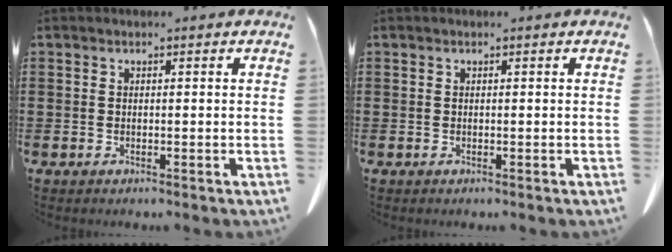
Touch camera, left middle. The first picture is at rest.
{"total": 0.0}